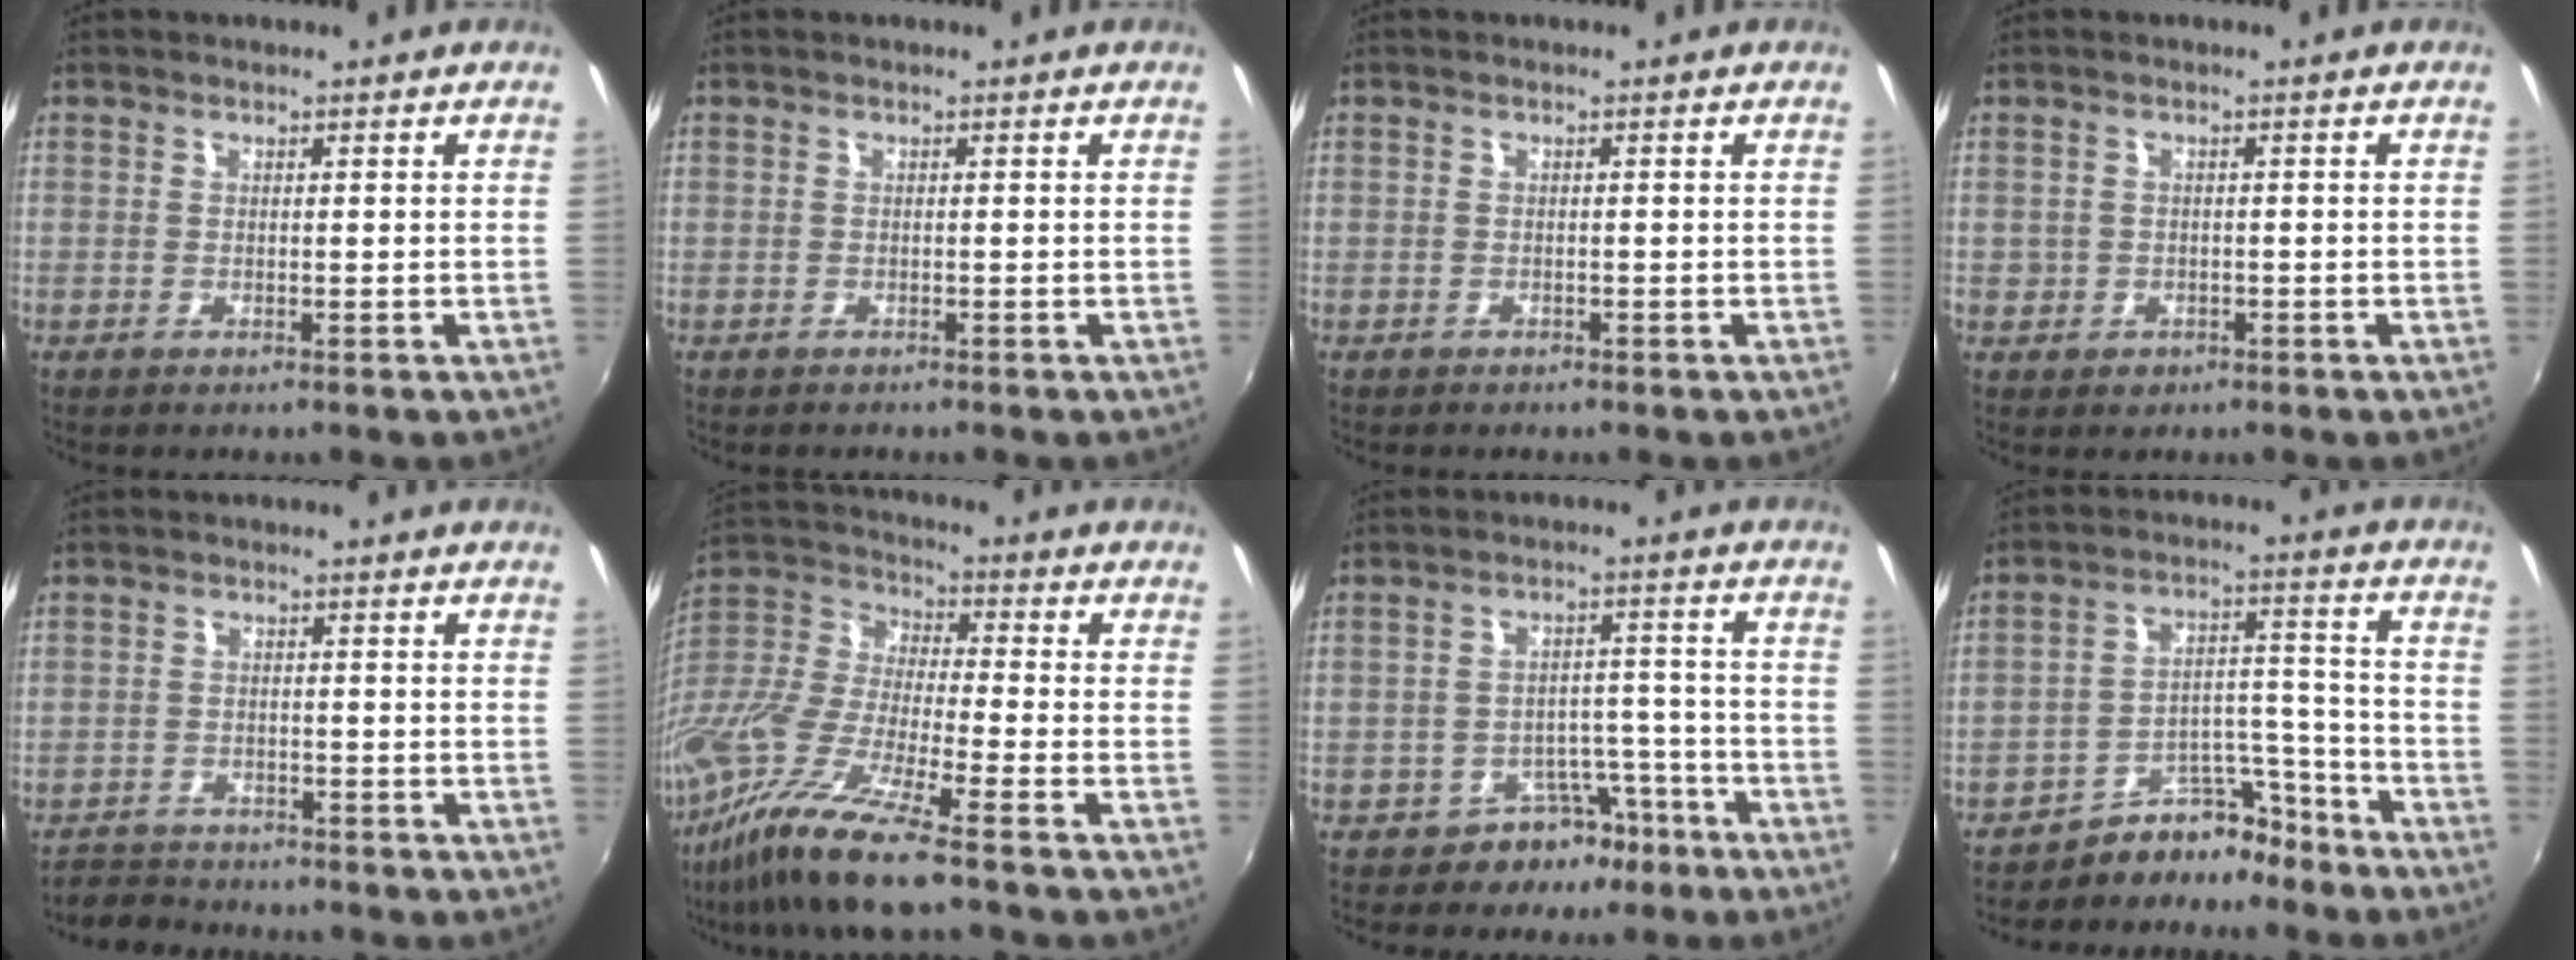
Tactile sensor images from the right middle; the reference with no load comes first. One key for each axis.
{"total": 0.0}
{"total": 0.5, "fx": -0.5, "fy": 0.2, "fz": 0.0, "tx": -0.003, "ty": 0.002, "tz": -0.006}
{"total": 2.7, "fx": -0.6, "fy": 2.5, "fz": 0.8, "tx": -0.018, "ty": -0.002, "tz": -0.008}
{"total": 3.9, "fx": -3.5, "fy": 1.6, "fz": -0.3, "tx": -0.008, "ty": 0.012, "tz": -0.065}
{"total": 18.4, "fx": -12.5, "fy": 1.9, "fz": 13.4, "tx": -0.274, "ty": -0.029, "tz": -0.248}
{"total": 6.7, "fx": -4.8, "fy": 4.4, "fz": 1.6, "tx": -0.026, "ty": 0.032, "tz": -0.059}
{"total": 8.5, "fx": -7.5, "fy": 3.8, "fz": 1.1, "tx": -0.004, "ty": 0.053, "tz": -0.116}